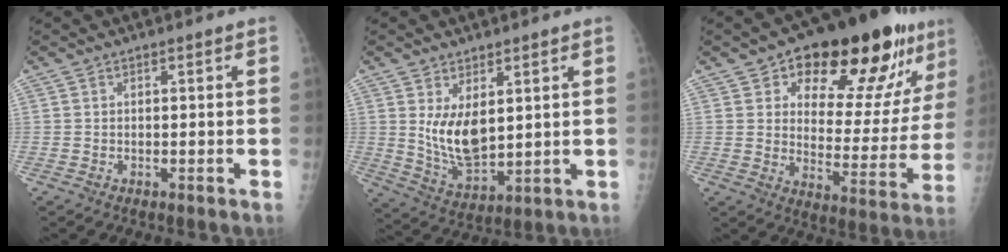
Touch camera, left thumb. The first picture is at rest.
{"total": 9.1, "force": [2.6, 4.8, 7.3], "torque": [-0.118, -0.030, 0.065]}
{"total": 23.4, "force": [13.9, 10.0, 16.0], "torque": [-0.170, -0.047, 0.204]}